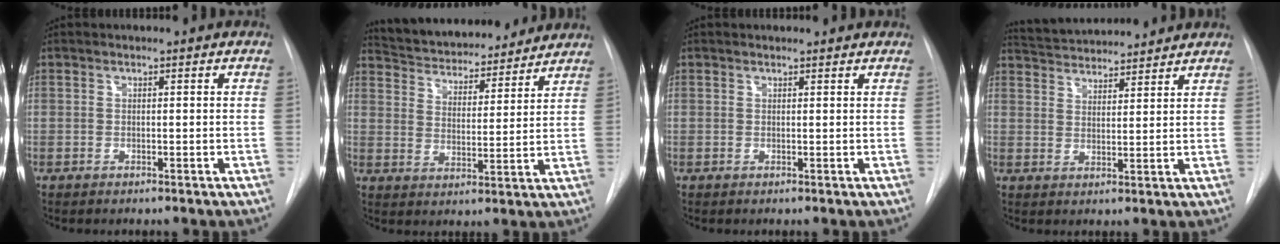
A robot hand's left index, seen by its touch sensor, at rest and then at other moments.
{"total": 18.4, "force": [17.0, 4.3, 5.5], "torque": [-0.091, 0.012, 0.249]}
{"total": 2.7, "force": [2.6, 0.5, 0.4], "torque": [-0.010, 0.015, 0.027]}
{"total": 12.1, "force": [11.6, 1.8, 3.1], "torque": [-0.055, 0.026, 0.177]}